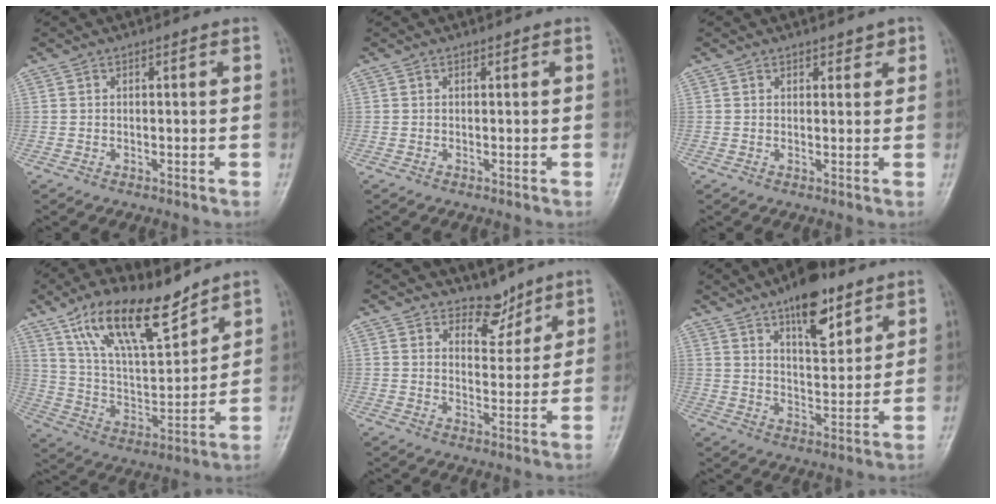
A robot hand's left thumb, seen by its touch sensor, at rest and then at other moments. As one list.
[{"total": 0.0}, {"total": 1.9, "force": [1.4, 1.1, 0.7], "torque": [0.009, -0.006, 0.014]}, {"total": 17.8, "force": [12.2, 6.5, 11.2], "torque": [-0.165, -0.059, 0.230]}, {"total": 5.1, "force": [4.3, 2.7, 0.9], "torque": [0.016, -0.035, 0.072]}, {"total": 12.4, "force": [7.7, 5.1, 8.2], "torque": [-0.096, -0.045, 0.123]}]